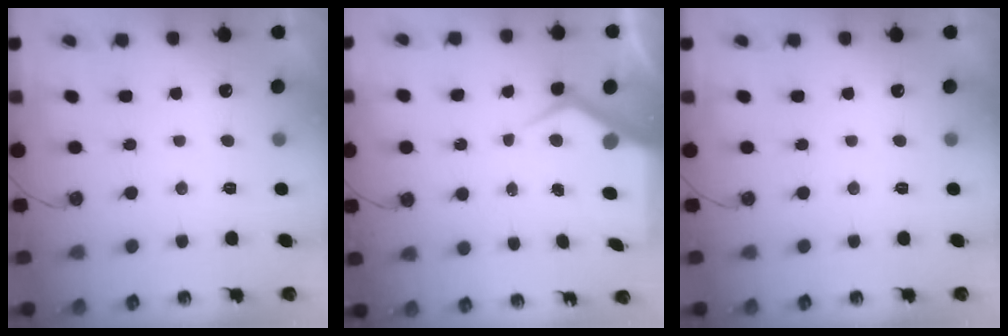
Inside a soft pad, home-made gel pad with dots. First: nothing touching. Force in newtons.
{"total": 7.3, "press": 7.2, "slide": 0.7}
{"total": 0.0}